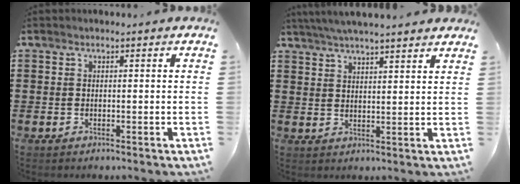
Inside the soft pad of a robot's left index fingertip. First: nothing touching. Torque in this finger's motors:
{"motor_torque": [1.37, -0.76, 1.05, 0.21]}